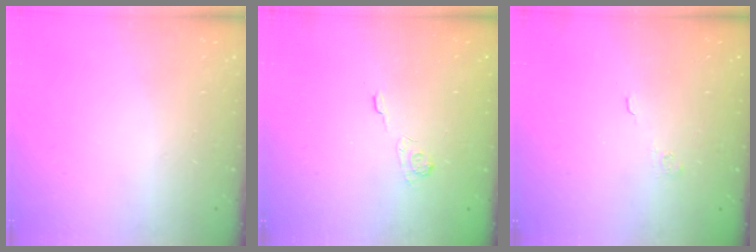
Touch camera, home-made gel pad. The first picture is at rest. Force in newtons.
{"total": 3.7, "press": 3.4, "slide": 1.4}
{"total": 3.6, "press": 3.5, "slide": 0.9}